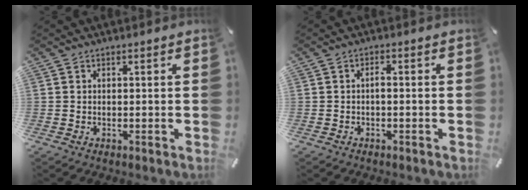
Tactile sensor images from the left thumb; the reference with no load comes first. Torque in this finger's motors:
{"motor_torque": [-0.09, -0.34, -0.05, 0.02, 0.01]}